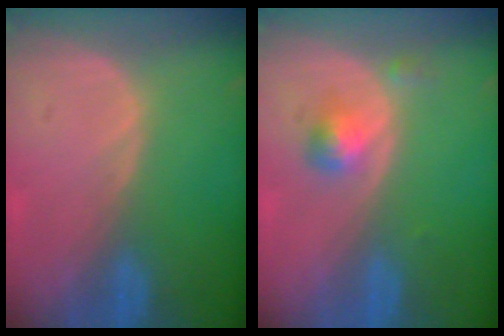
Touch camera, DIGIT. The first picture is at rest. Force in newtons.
{"total": 2.8, "press": 2.7, "slide": 0.2}